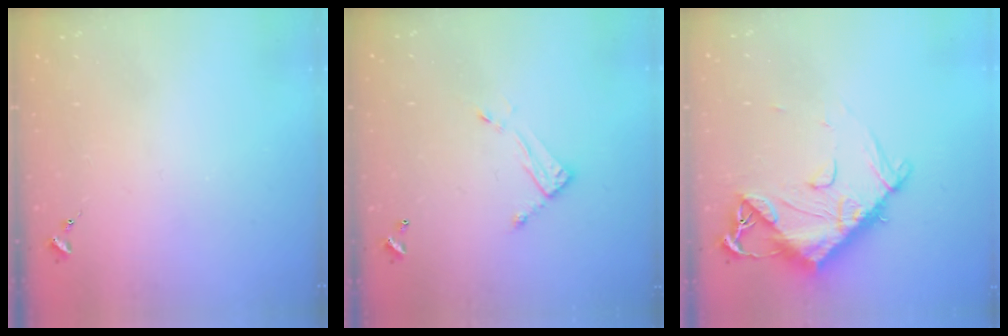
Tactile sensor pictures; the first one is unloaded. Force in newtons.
{"total": 7.3, "press": 7.3, "slide": 0.3}
{"total": 13.6, "press": 13.5, "slide": 1.4}